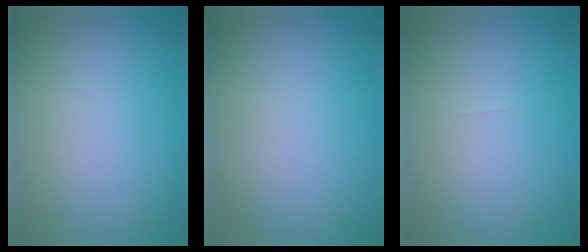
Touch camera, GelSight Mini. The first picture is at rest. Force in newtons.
{"total": 0.0}
{"total": 0.0}